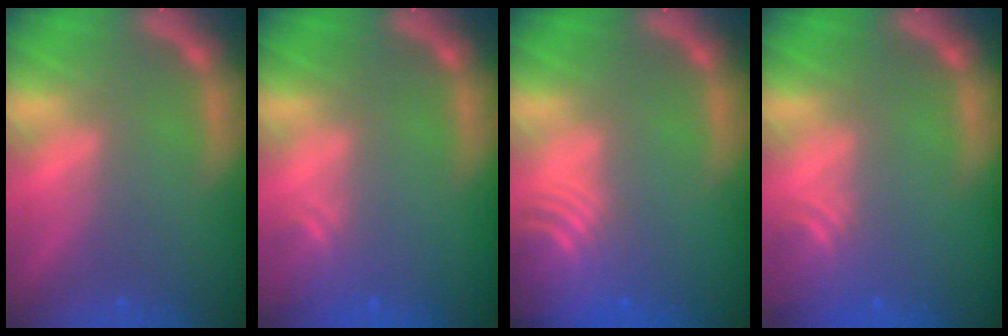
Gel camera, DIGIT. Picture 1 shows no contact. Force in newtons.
{"total": 1.9}
{"total": 7.5}
{"total": 3.0}